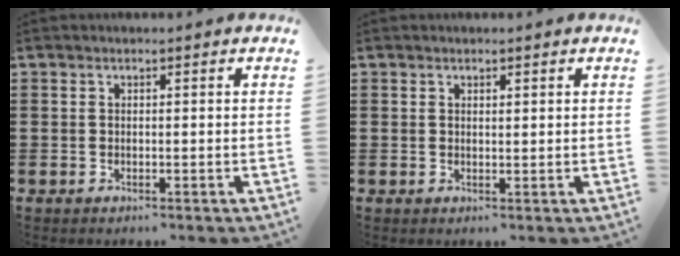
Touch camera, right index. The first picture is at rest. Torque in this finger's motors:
{"motor_torque": [-0.08, 0.45, 0.00, -0.01]}